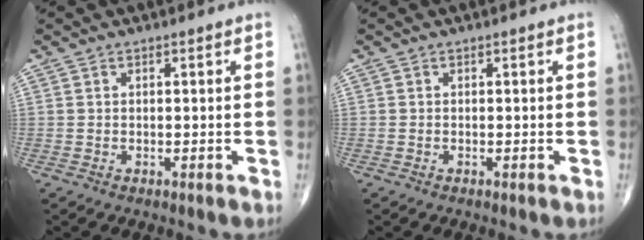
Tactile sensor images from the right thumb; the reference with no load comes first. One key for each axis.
{"total": 0.0}